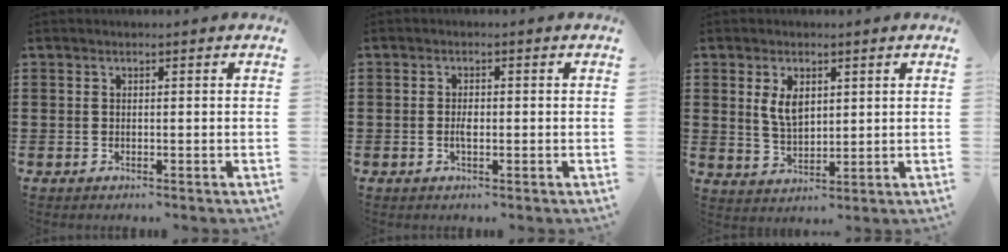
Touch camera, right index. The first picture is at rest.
{"total": 1.9, "force": [-0.3, 0.8, 1.7], "torque": [-0.040, -0.003, -0.008]}
{"total": 4.4, "force": [1.6, 2.3, 3.4], "torque": [-0.065, 0.002, 0.027]}